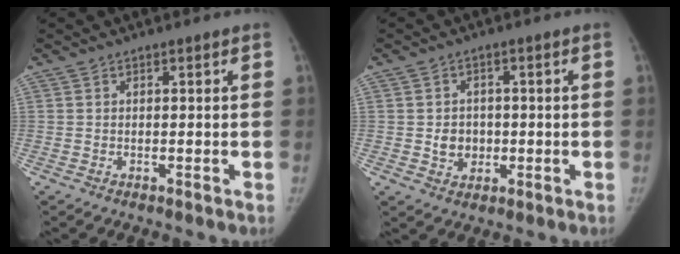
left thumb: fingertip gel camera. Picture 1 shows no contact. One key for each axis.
{"total": 4.4, "fx": -0.5, "fy": 3.8, "fz": 2.1, "tx": -0.009, "ty": 0.005, "tz": -0.005}